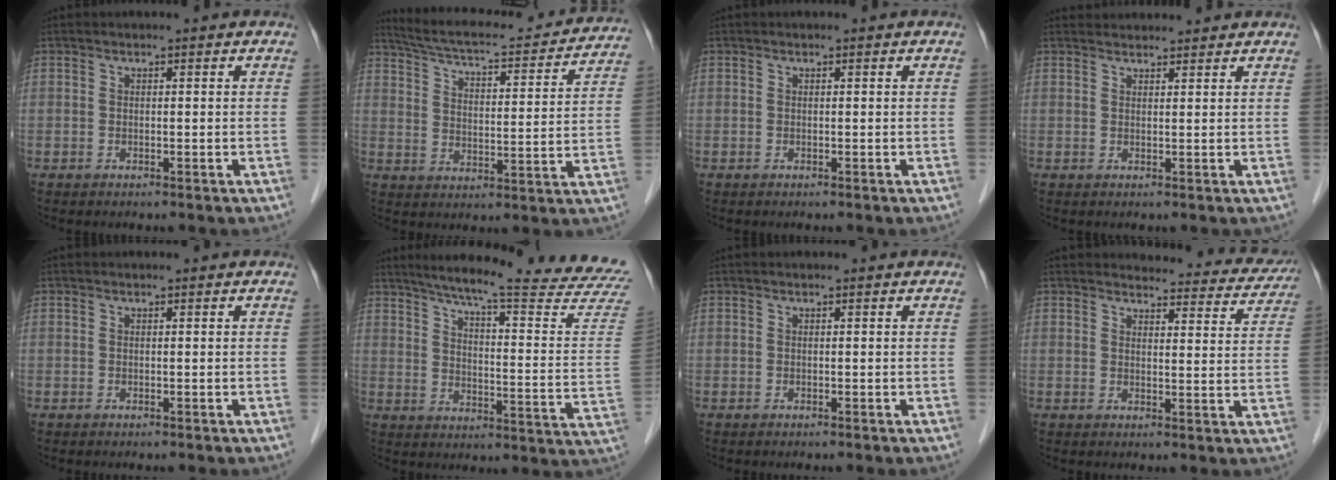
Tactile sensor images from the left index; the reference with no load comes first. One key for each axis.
{"total": 21.7, "fx": 19.9, "fy": 3.5, "fz": 7.9, "tx": -0.126, "ty": -0.008, "tz": 0.260}
{"total": 0.0}
{"total": 4.3, "fx": 4.3, "fy": 0.6, "fz": 0.4, "tx": -0.009, "ty": 0.032, "tz": 0.059}
{"total": 0.0}
{"total": 25.8, "fx": 23.1, "fy": -0.9, "fz": 11.5, "tx": -0.166, "ty": -0.096, "tz": 0.286}
{"total": 0.0}
{"total": 14.5, "fx": 14.0, "fy": 3.4, "fz": 1.5, "tx": 0.024, "ty": -0.036, "tz": 0.129}